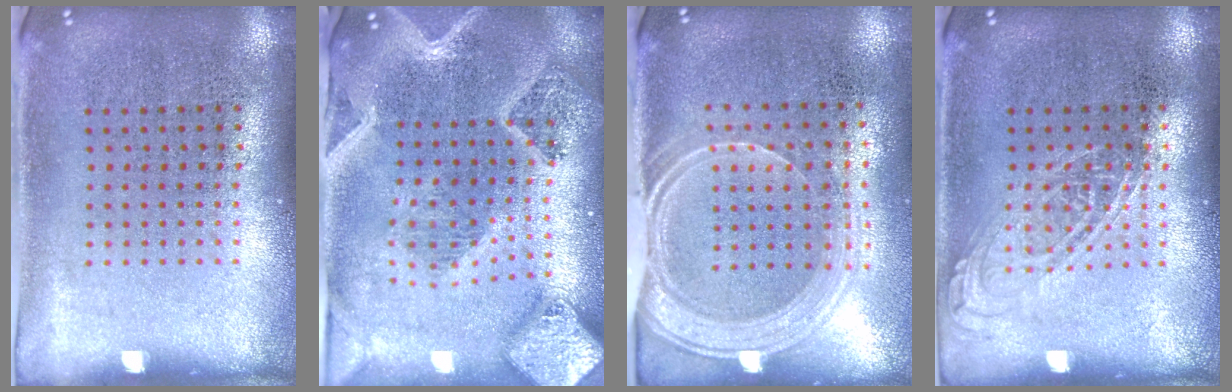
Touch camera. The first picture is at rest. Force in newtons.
{"total": 3.5, "press": 2.9, "slide": 2.0}
{"total": 1.9, "press": 1.7, "slide": 0.9}
{"total": 1.0, "press": 1.0, "slide": 0.2}